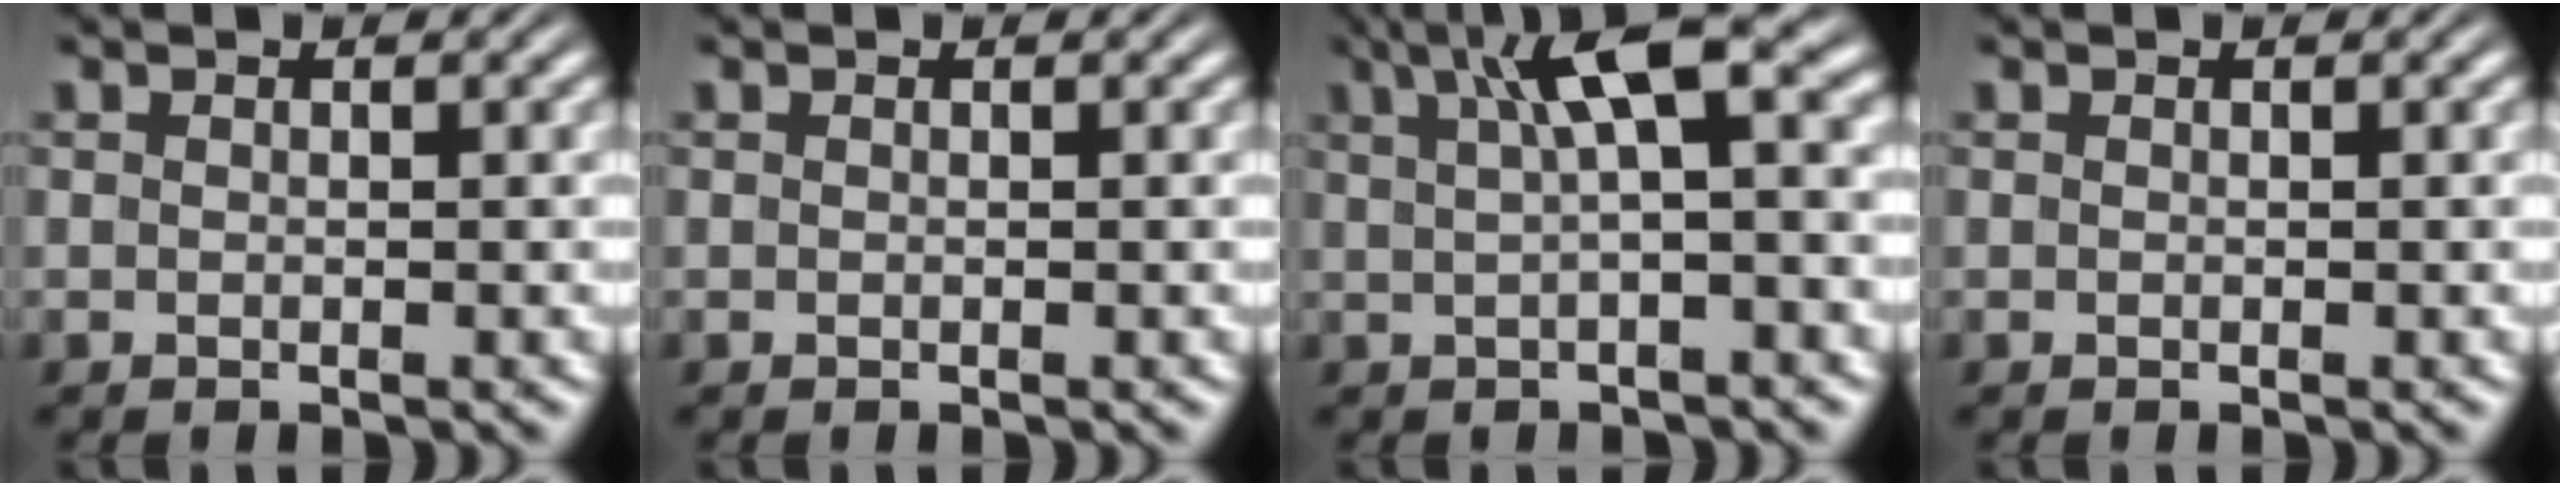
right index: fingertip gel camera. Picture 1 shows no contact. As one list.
[{"total": 0.0}, {"total": 7.2, "force": [2.7, 2.7, 6.1], "torque": [-0.072, 0.041, 0.032]}, {"total": 0.0}]